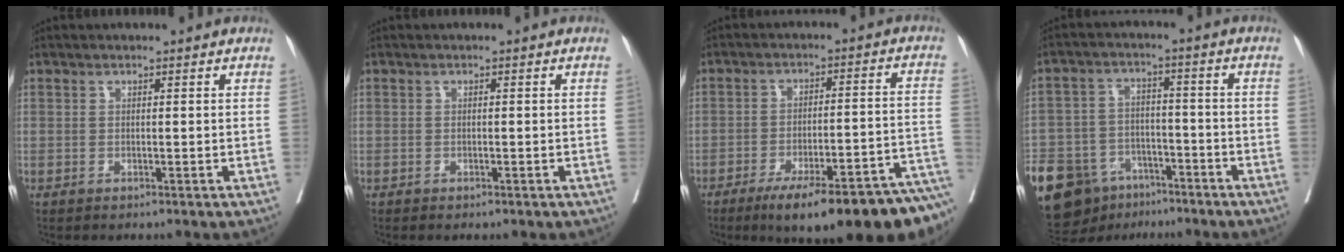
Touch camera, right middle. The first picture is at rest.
{"total": 1.0, "force": [-0.8, 0.5, 0.5], "torque": [-0.008, -0.001, -0.009]}
{"total": 21.2, "force": [-16.1, 1.9, 13.6], "torque": [-0.111, 0.008, -0.223]}
{"total": 22.2, "force": [-14.1, 13.6, 10.4], "torque": [-0.300, -0.015, -0.224]}